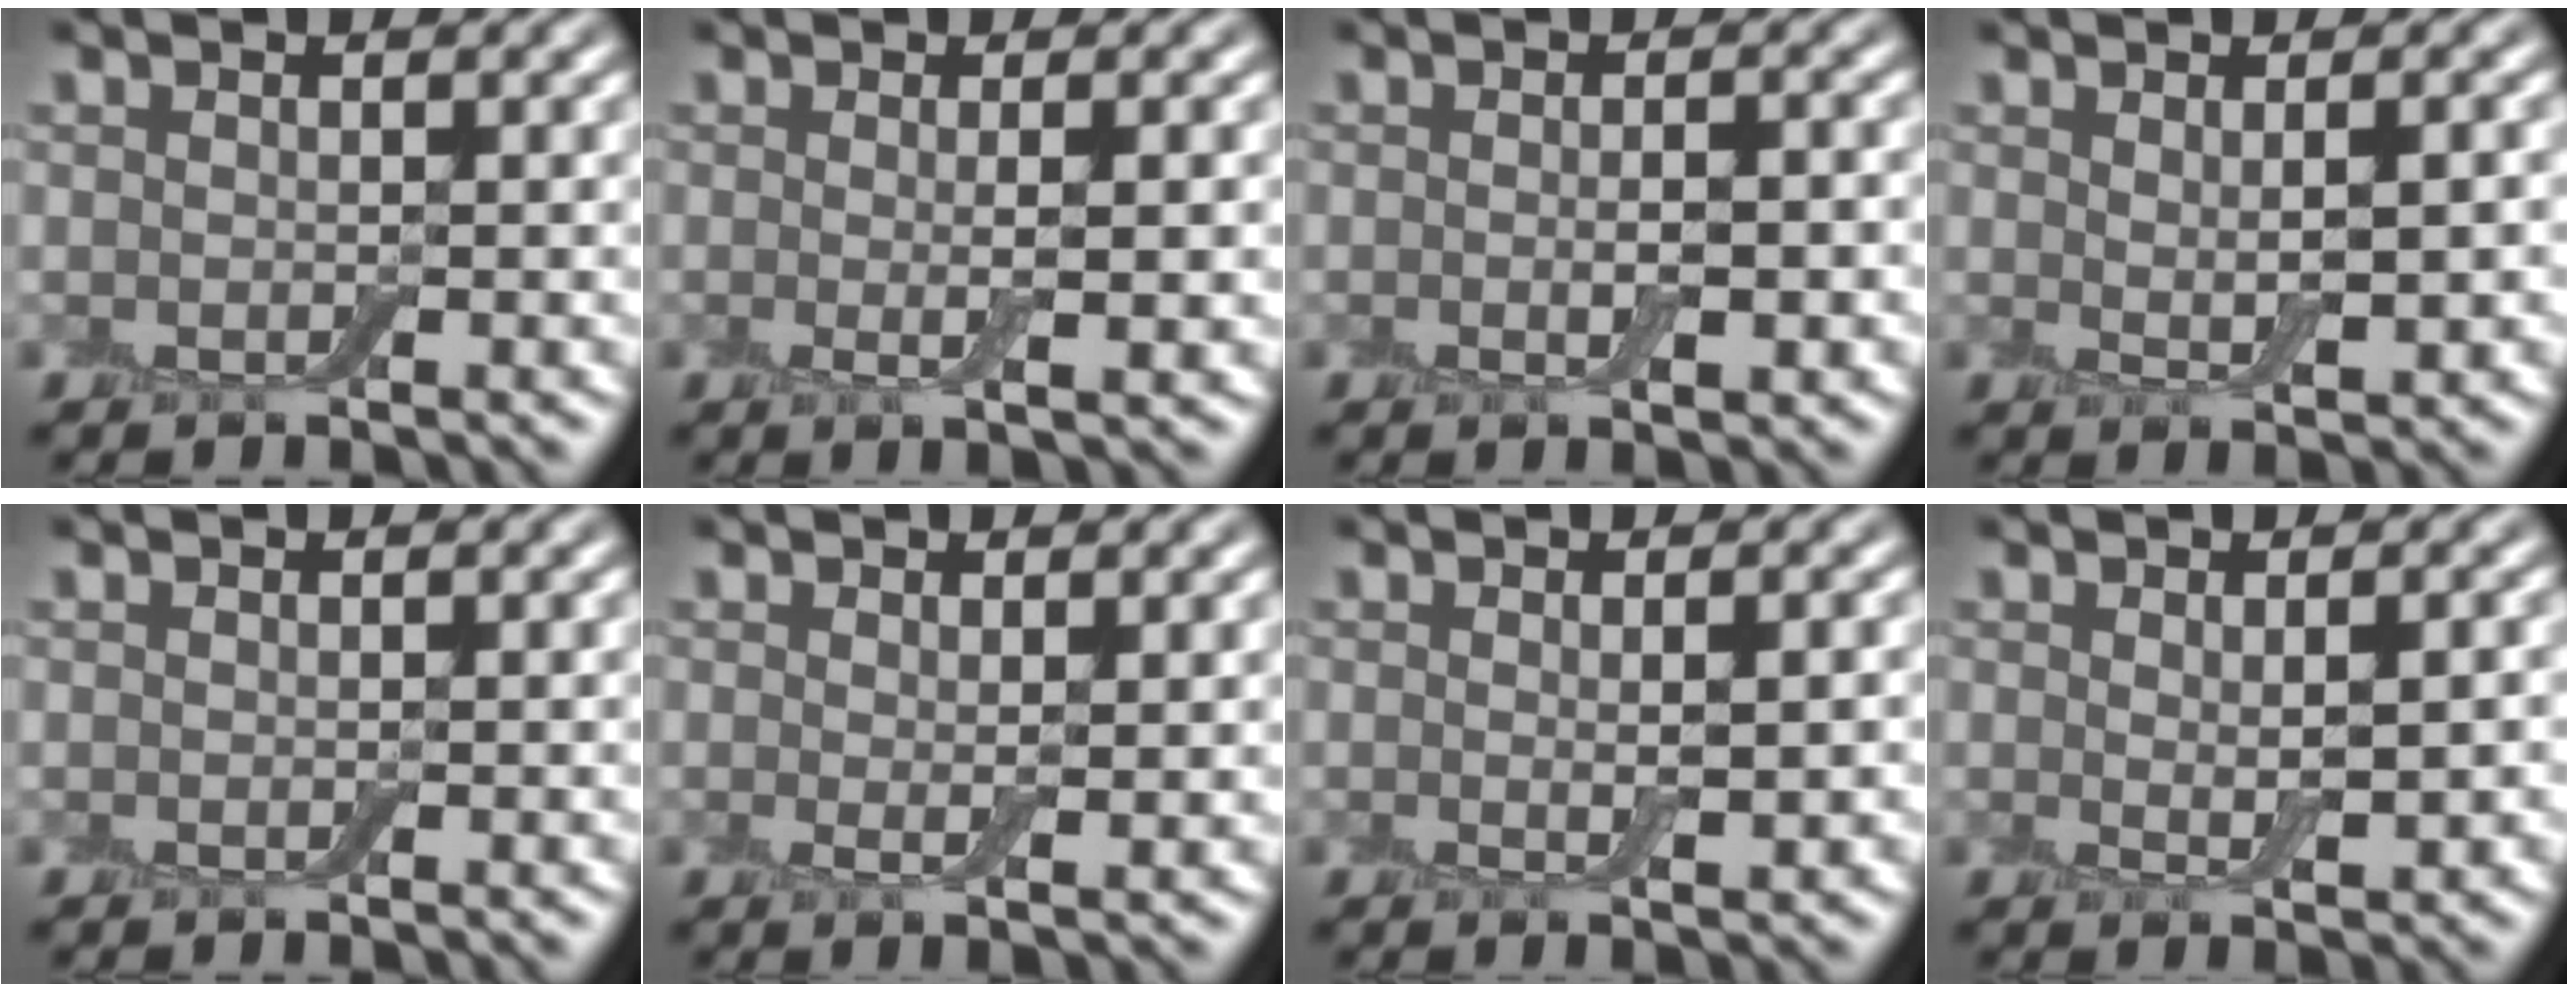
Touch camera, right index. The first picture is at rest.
{"total": 2.6, "force": [-0.1, 0.5, 2.5], "torque": [-0.041, -0.008, -0.001]}
{"total": 2.3, "force": [-0.4, 0.7, 2.1], "torque": [-0.037, -0.005, -0.005]}
{"total": 2.4, "force": [0.5, 0.6, 2.2], "torque": [-0.041, -0.004, 0.011]}
{"total": 0.0}
{"total": 1.5, "force": [0.5, 0.3, 1.4], "torque": [-0.024, -0.008, 0.010]}
{"total": 2.0, "force": [0.1, 0.3, 2.0], "torque": [-0.032, -0.005, 0.001]}
{"total": 2.5, "force": [0.3, 0.6, 2.4], "torque": [-0.043, -0.006, 0.006]}